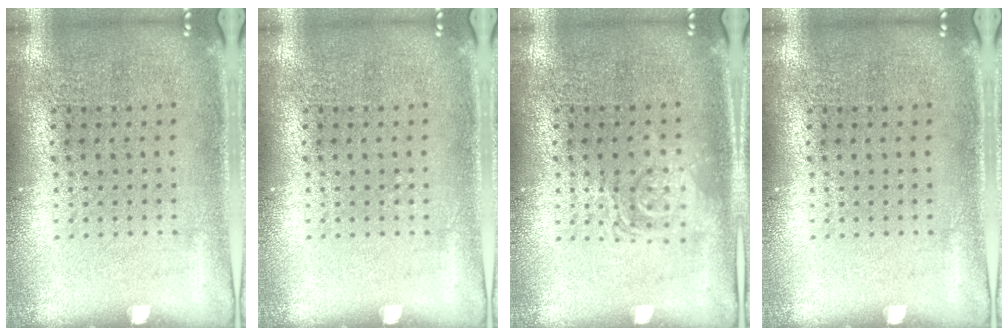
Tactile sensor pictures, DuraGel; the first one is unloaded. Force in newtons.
{"total": 0.0}
{"total": 1.2, "press": 1.2, "slide": 0.2}
{"total": 0.0}